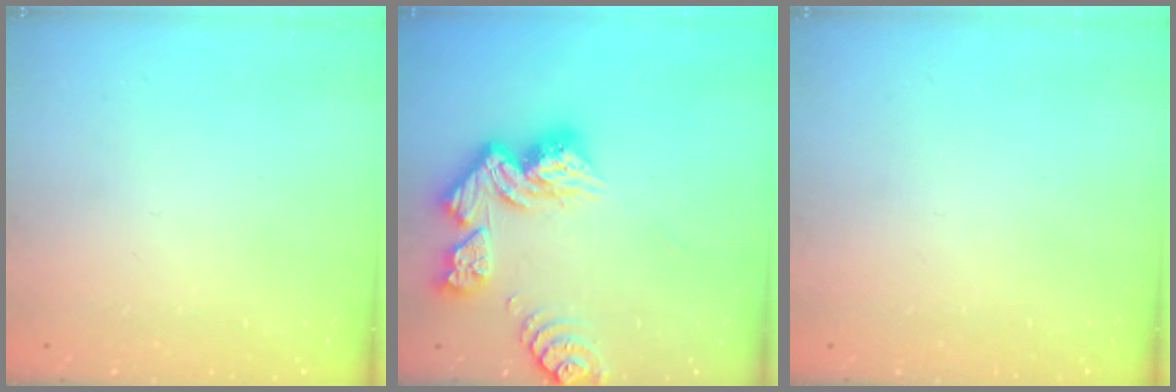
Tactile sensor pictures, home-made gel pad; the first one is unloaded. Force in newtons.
{"total": 13.6, "press": 13.5, "slide": 1.6}
{"total": 0.0}